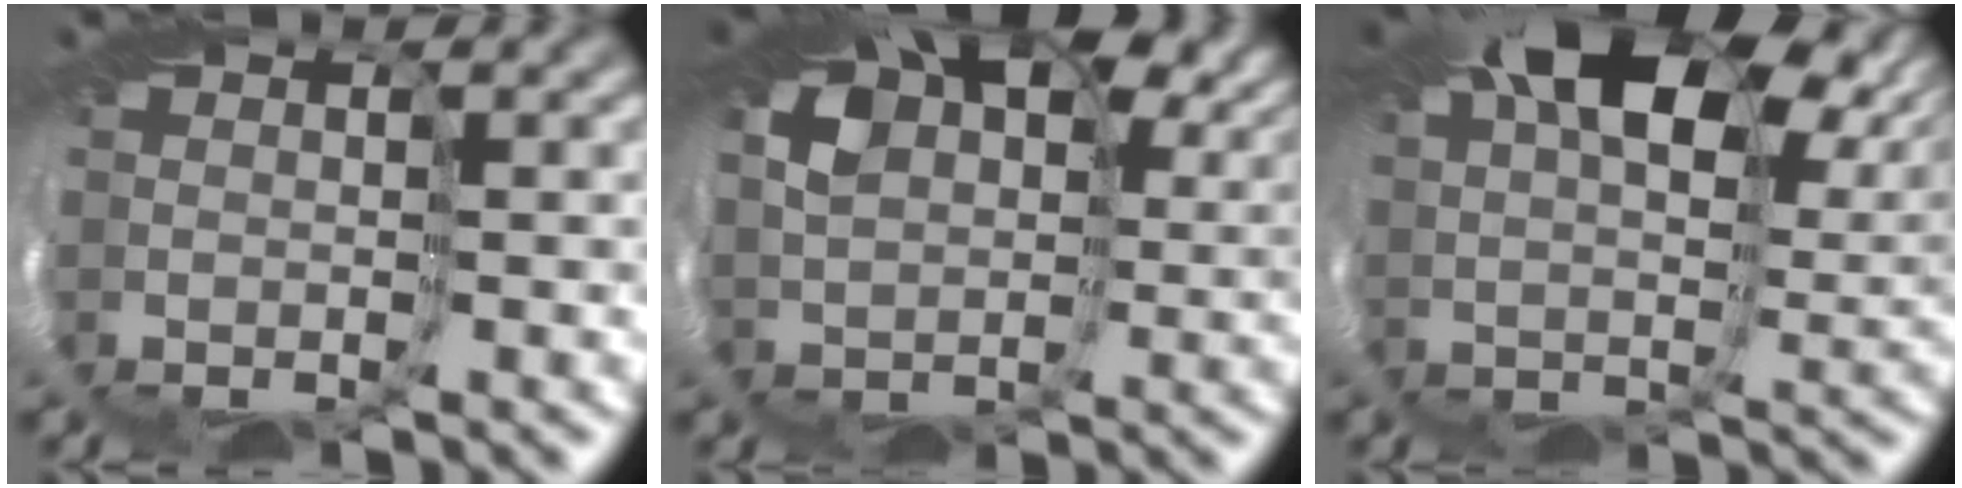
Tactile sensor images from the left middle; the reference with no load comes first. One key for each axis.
{"total": 10.4, "fx": 5.7, "fy": 6.0, "fz": 6.2, "tx": -0.130, "ty": 0.023, "tz": 0.102}
{"total": 12.8, "fx": 6.5, "fy": 5.9, "fz": 9.4, "tx": -0.153, "ty": 0.022, "tz": 0.103}